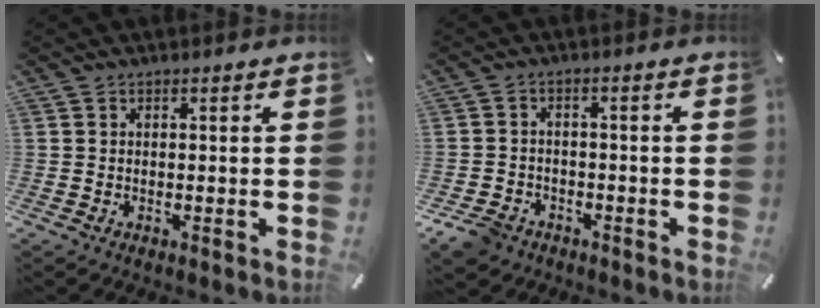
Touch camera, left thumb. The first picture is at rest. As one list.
[{"total": 5.0, "force": [-3.4, 3.4, 1.3], "torque": [-0.036, 0.016, -0.066]}]